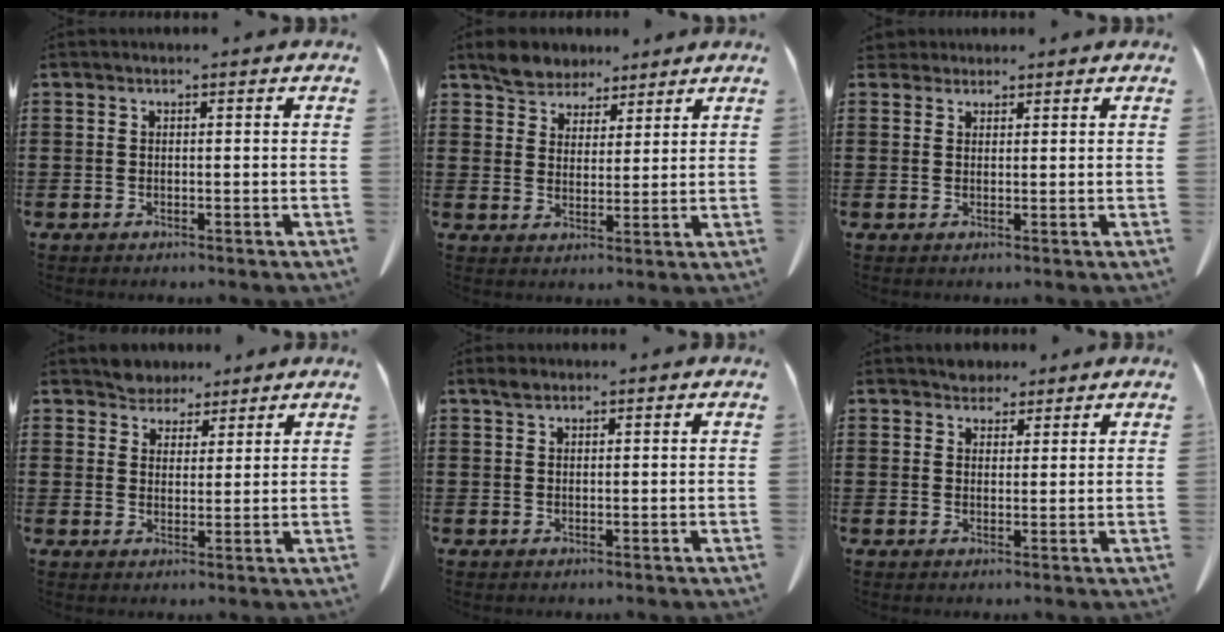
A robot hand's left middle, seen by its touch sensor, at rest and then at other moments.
{"total": 4.7, "force": [4.1, 2.3, 0.2], "torque": [-0.024, -0.003, 0.079]}
{"total": 2.0, "force": [1.8, 0.8, 0.3], "torque": [-0.013, 0.005, 0.037]}
{"total": 3.9, "force": [3.6, 1.3, -0.2], "torque": [-0.010, -0.007, 0.071]}
{"total": 1.3, "force": [0.9, 0.6, 0.7], "torque": [-0.017, 0.002, 0.018]}
{"total": 3.0, "force": [2.7, 1.2, 0.3], "torque": [-0.006, -0.002, 0.052]}